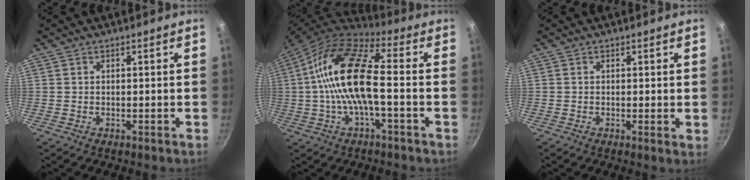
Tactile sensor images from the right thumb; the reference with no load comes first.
{"total": 15.8, "force": [-1.0, 5.7, 14.7], "torque": [-0.284, 0.036, -0.037]}
{"total": 0.9, "force": [0.2, 0.1, 0.9], "torque": [-0.014, -0.007, 0.000]}